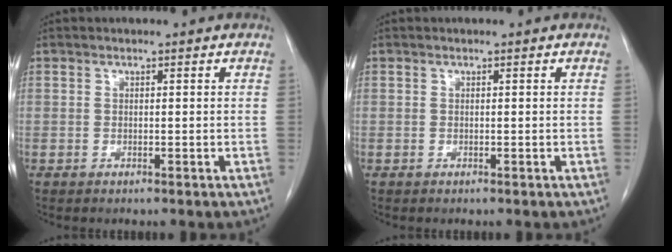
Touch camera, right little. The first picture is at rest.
{"total": 0.0}